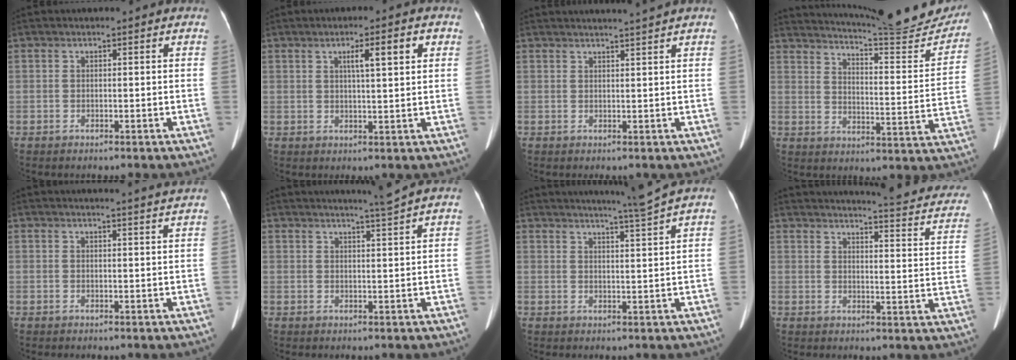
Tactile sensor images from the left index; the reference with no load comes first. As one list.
[{"total": 5.0, "force": [1.9, 0.4, 4.6], "torque": [-0.072, 0.008, 0.030]}, {"total": 4.5, "force": [4.0, -1.3, 1.6], "torque": [-0.017, 0.005, 0.049]}, {"total": 21.5, "force": [20.1, 1.6, 7.5], "torque": [-0.110, -0.064, 0.251]}, {"total": 5.2, "force": [4.8, -1.2, 1.7], "torque": [-0.020, -0.003, 0.043]}, {"total": 3.6, "force": [3.0, -1.7, 1.0], "torque": [-0.017, -0.017, 0.049]}, {"total": 5.9, "force": [5.0, -2.5, 1.8], "torque": [-0.032, -0.022, 0.080]}, {"total": 19.1, "force": [17.0, 2.5, 8.4], "torque": [-0.098, -0.048, 0.175]}]